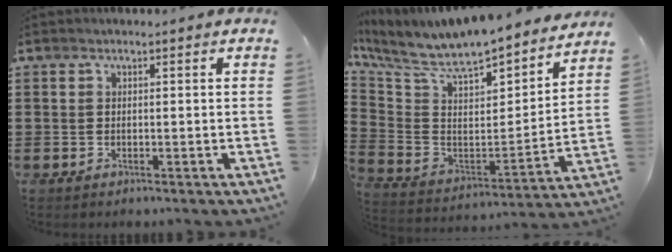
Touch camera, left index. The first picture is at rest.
{"total": 7.2, "force": [6.7, 1.5, 2.2], "torque": [-0.083, -0.072, 0.109]}